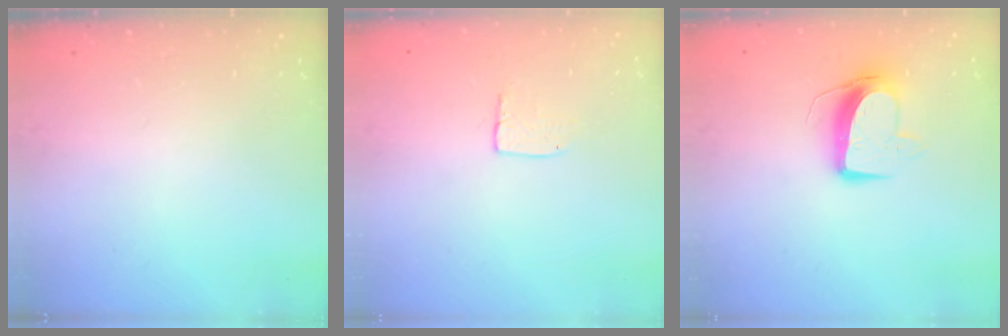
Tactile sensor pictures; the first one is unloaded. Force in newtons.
{"total": 5.6, "press": 5.6, "slide": 0.2}
{"total": 10.5, "press": 10.4, "slide": 0.9}